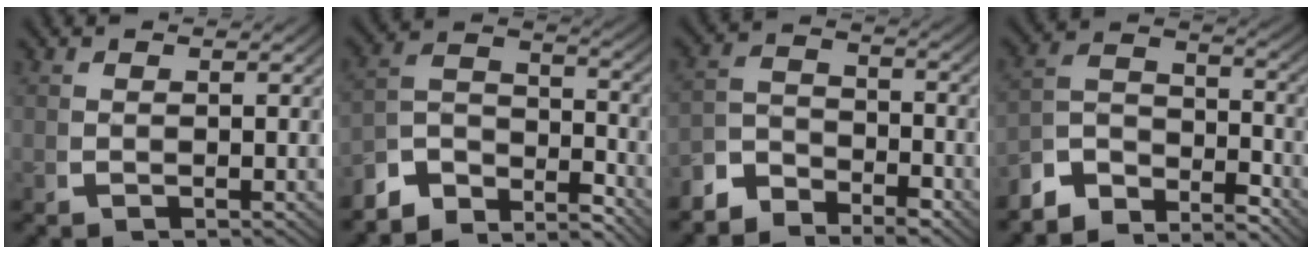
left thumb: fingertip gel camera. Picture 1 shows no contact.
{"total": 8.1, "force": [-3.8, 5.2, 4.9], "torque": [-0.102, -0.029, -0.065]}
{"total": 4.8, "force": [-3.6, 2.6, 1.9], "torque": [-0.024, -0.012, -0.067]}
{"total": 7.1, "force": [-3.5, 4.3, 4.4], "torque": [-0.084, -0.025, -0.061]}